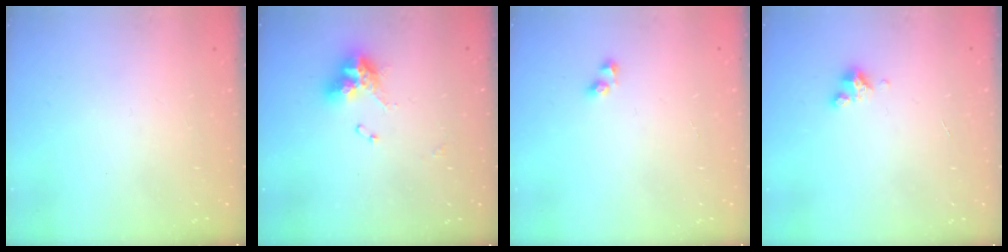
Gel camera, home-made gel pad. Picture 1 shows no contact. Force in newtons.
{"total": 11.3, "press": 11.2, "slide": 1.0}
{"total": 2.7, "press": 2.6, "slide": 0.6}
{"total": 3.1, "press": 3.1, "slide": 0.4}